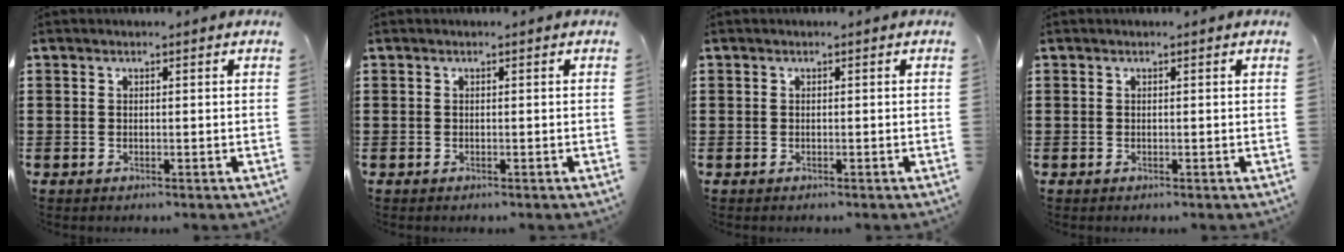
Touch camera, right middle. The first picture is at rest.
{"total": 0.0}
{"total": 0.5, "force": [-0.2, 0.5, 0.0], "torque": [0.000, 0.005, -0.005]}
{"total": 0.0}